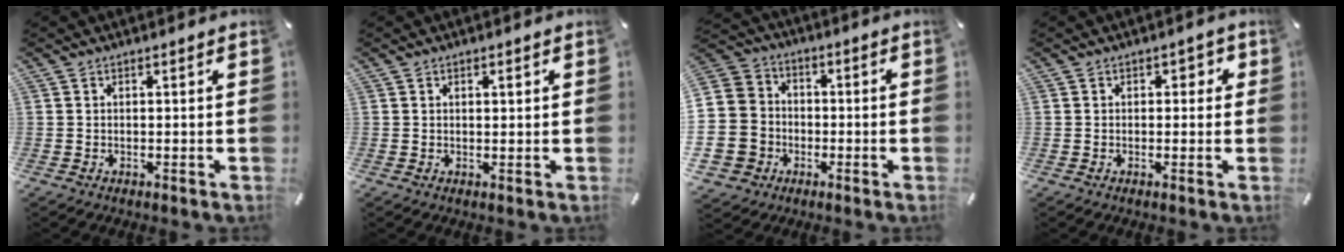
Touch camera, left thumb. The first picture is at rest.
{"total": 0.9, "force": [0.4, 0.5, 0.7], "torque": [-0.013, 0.003, 0.007]}
{"total": 12.4, "force": [-2.6, 11.7, 3.4], "torque": [-0.094, 0.025, -0.046]}
{"total": 1.6, "force": [-0.1, 1.3, 0.9], "torque": [-0.002, 0.003, -0.009]}